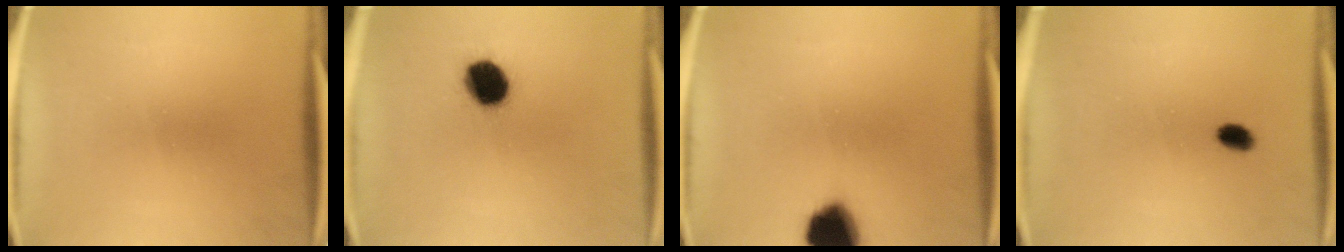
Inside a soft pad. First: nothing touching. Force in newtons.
{"total": 10.7}
{"total": 12.6}
{"total": 2.4}